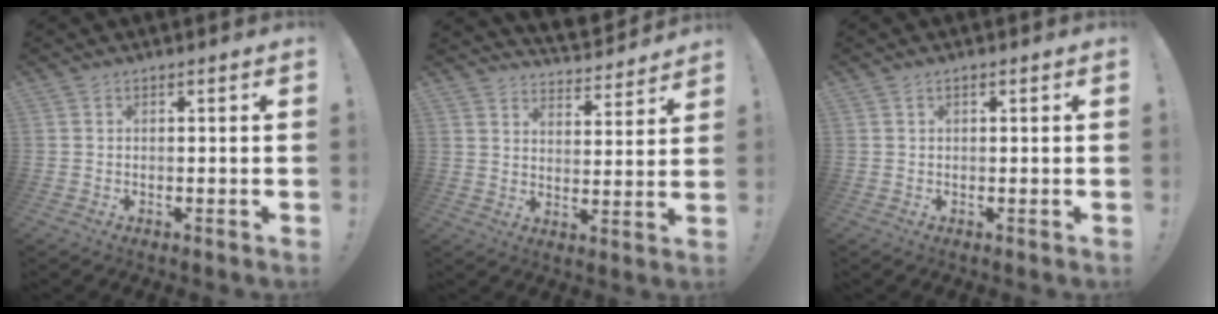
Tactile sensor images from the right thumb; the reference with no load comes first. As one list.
[{"total": 5.8, "force": [5.3, 2.0, 1.1], "torque": [-0.013, -0.054, 0.096]}, {"total": 0.6, "force": [0.3, 0.2, 0.5], "torque": [-0.006, -0.002, 0.005]}]